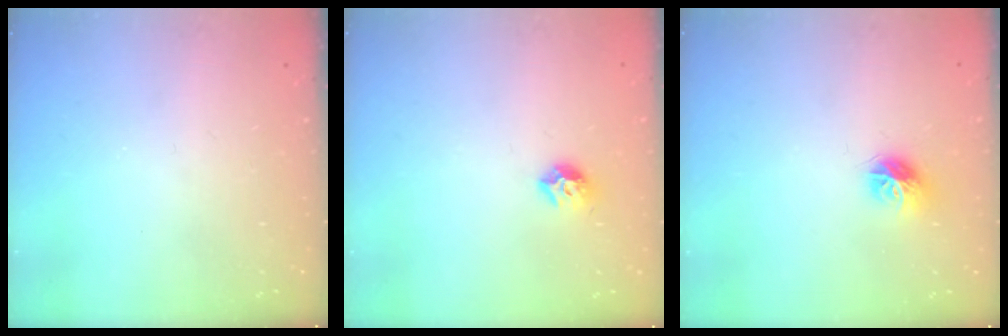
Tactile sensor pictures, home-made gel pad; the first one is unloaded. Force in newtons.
{"total": 7.9, "press": 7.9, "slide": 0.7}
{"total": 8.8, "press": 8.8, "slide": 0.4}